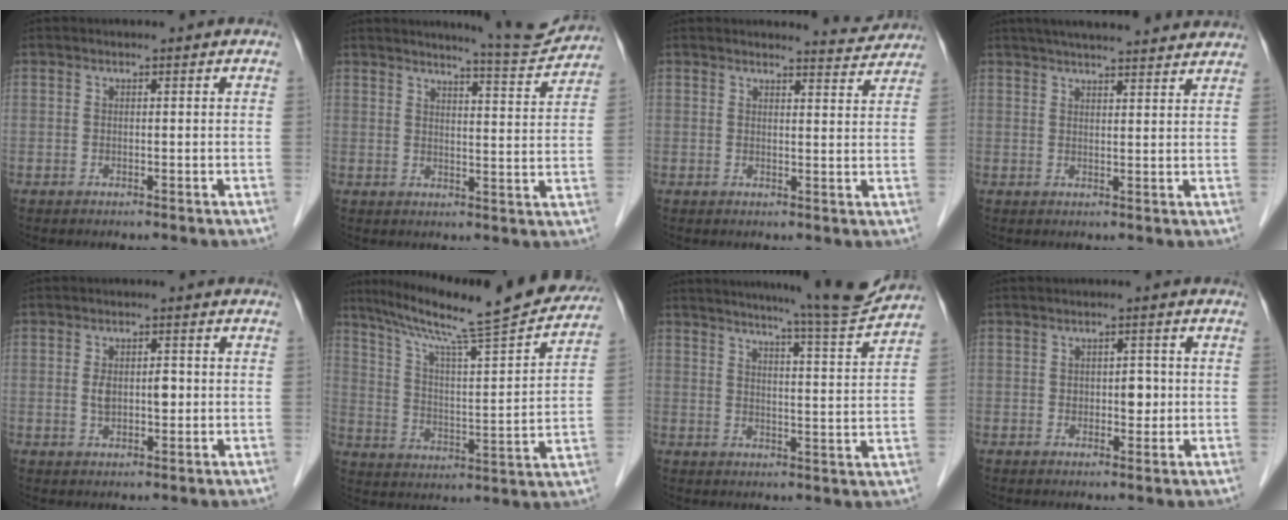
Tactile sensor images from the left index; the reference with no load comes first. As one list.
[{"total": 7.7, "force": [7.6, -0.6, 1.3], "torque": [-0.028, -0.023, 0.095]}, {"total": 4.1, "force": [4.1, 0.2, -0.3], "torque": [-0.003, -0.017, 0.040]}, {"total": 16.3, "force": [14.8, 1.6, 6.9], "torque": [-0.102, 0.041, 0.193]}, {"total": 3.7, "force": [0.0, 1.7, 3.2], "torque": [-0.061, 0.006, 0.006]}, {"total": 24.1, "force": [20.8, 1.3, 12.0], "torque": [-0.197, -0.022, 0.298]}, {"total": 11.9, "force": [10.9, -1.5, 4.4], "torque": [-0.069, -0.028, 0.142]}, {"total": 2.5, "force": [0.0, 1.6, 2.0], "torque": [-0.025, 0.004, 0.003]}]